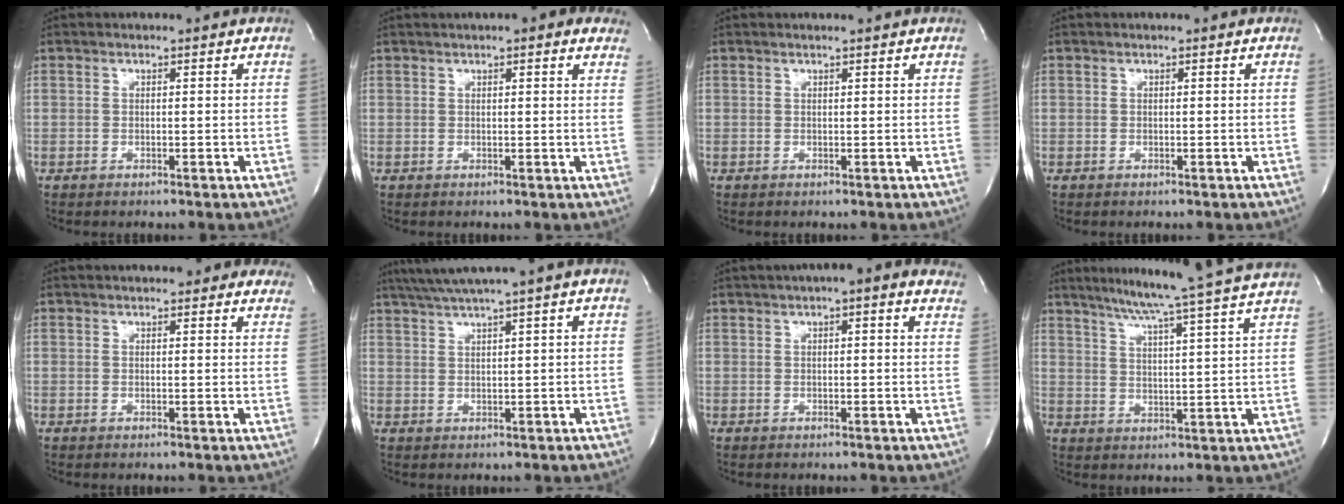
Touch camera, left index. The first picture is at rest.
{"total": 5.5, "force": [3.9, 1.1, 3.8], "torque": [-0.046, 0.021, 0.041]}
{"total": 0.8, "force": [0.7, -0.2, 0.3], "torque": [-0.008, 0.000, 0.016]}
{"total": 0.0}
{"total": 10.1, "force": [8.5, 2.8, 4.7], "torque": [-0.045, 0.016, 0.089]}
{"total": 6.3, "force": [4.4, -1.3, 4.3], "torque": [-0.079, 0.023, 0.079]}
{"total": 8.2, "force": [5.5, 1.6, 5.9], "torque": [-0.077, 0.030, 0.062]}
{"total": 17.5, "force": [15.1, -2.5, 8.6], "torque": [-0.147, -0.026, 0.195]}